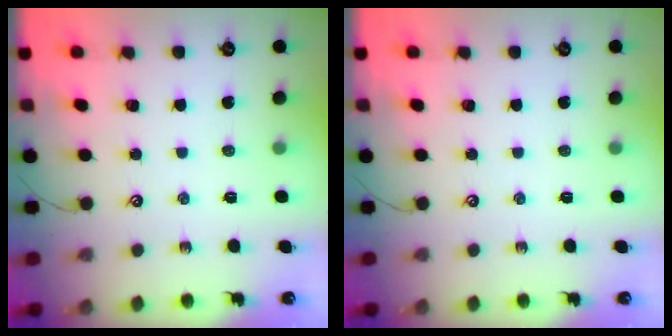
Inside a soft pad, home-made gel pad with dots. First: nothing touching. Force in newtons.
{"total": 0.0}